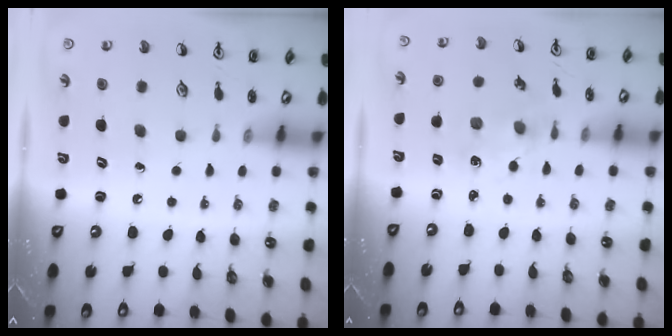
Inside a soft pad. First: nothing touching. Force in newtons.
{"total": 1.2, "press": 1.2, "slide": 0.3}